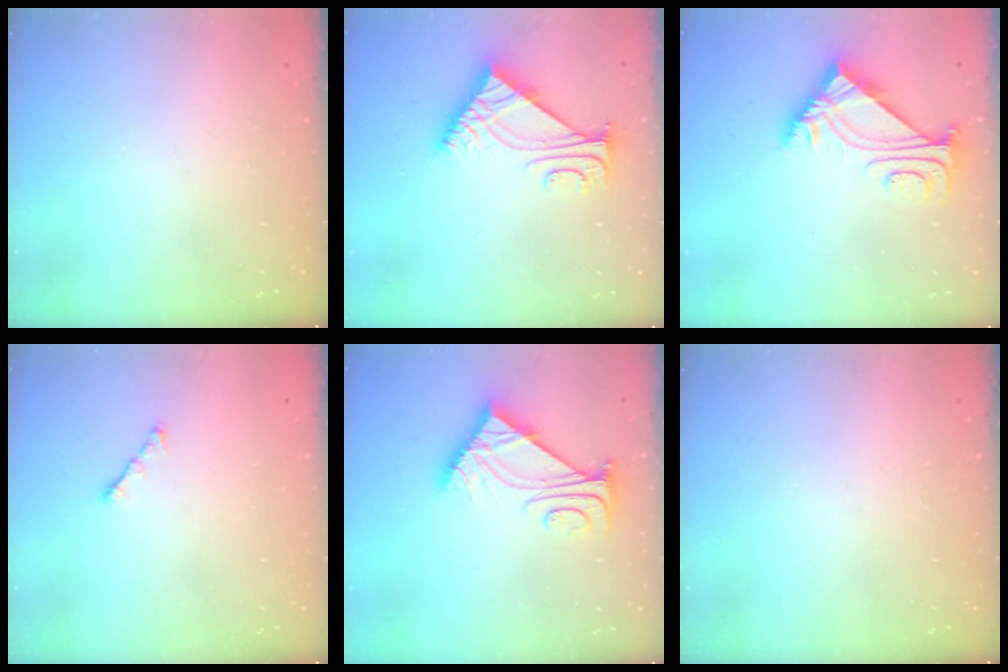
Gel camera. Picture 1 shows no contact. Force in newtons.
{"total": 6.7, "press": 6.7, "slide": 0.3}
{"total": 5.2, "press": 5.1, "slide": 1.0}
{"total": 1.8, "press": 1.7, "slide": 0.6}
{"total": 7.8, "press": 7.7, "slide": 0.9}
{"total": 0.0}